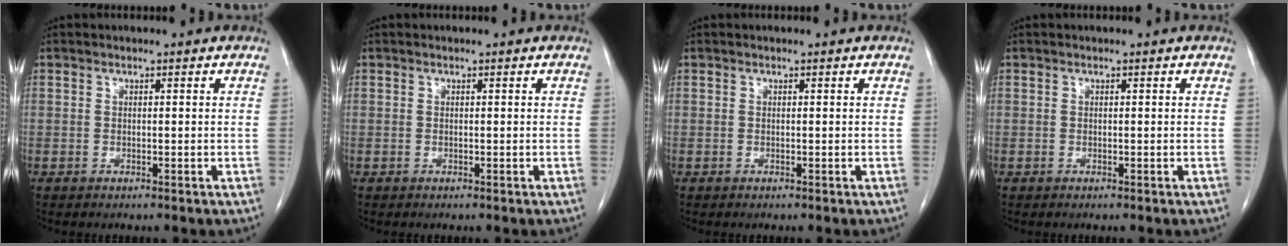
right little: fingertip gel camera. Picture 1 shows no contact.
{"total": 0.0}
{"total": 0.0}
{"total": 0.0}